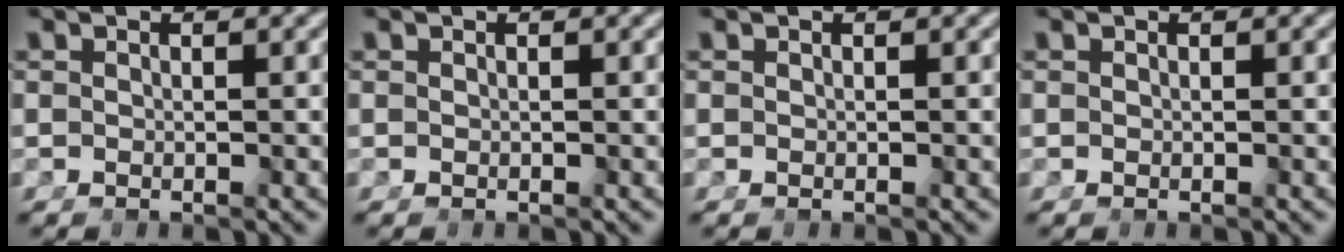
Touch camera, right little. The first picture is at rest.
{"total": 0.0}
{"total": 0.0}
{"total": 0.0}